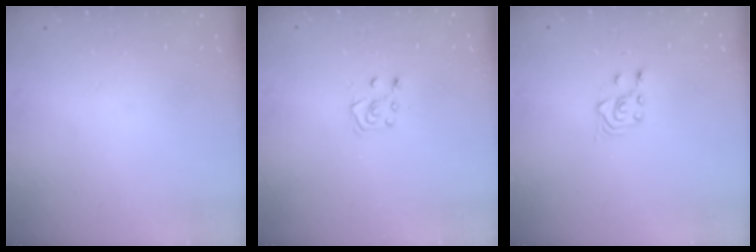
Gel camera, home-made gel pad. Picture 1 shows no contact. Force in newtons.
{"total": 4.8, "press": 4.8, "slide": 0.5}
{"total": 3.2, "press": 2.9, "slide": 1.4}